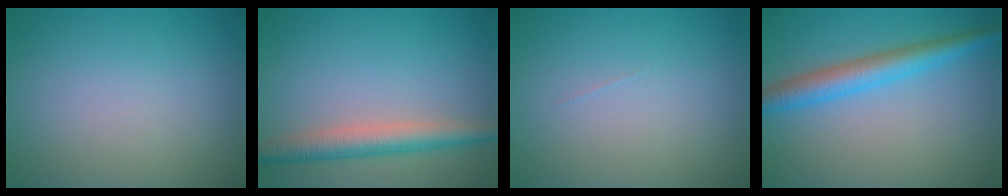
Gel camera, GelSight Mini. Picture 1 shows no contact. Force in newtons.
{"total": 4.0, "press": 4.0, "slide": 0.1}
{"total": 0.0}
{"total": 4.1, "press": 4.1, "slide": 0.1}